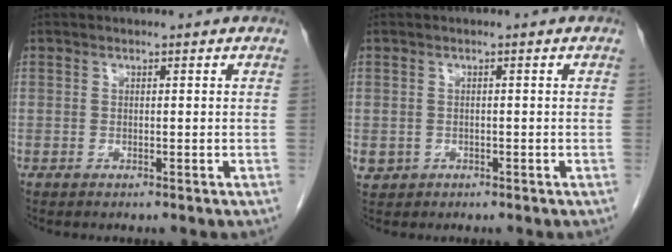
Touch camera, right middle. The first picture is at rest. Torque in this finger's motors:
{"motor_torque": [0.36, -0.16, 0.13, 0.02]}